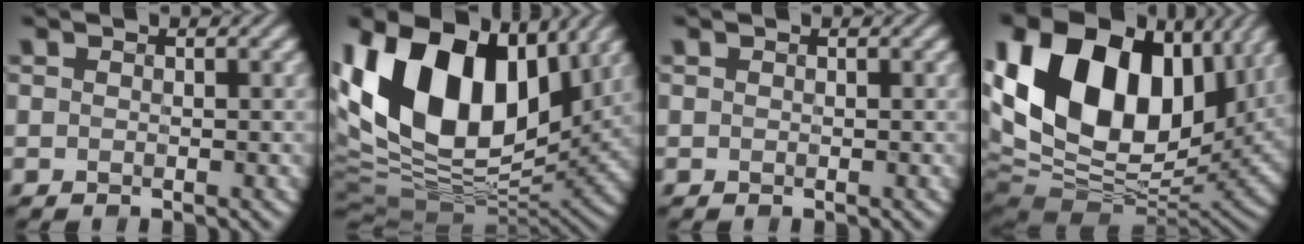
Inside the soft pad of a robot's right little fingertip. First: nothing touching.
{"total": 16.8, "force": [5.1, 10.4, 12.2], "torque": [-0.242, 0.024, 0.080]}
{"total": 0.0}
{"total": 19.8, "force": [5.1, 13.2, 13.8], "torque": [-0.287, 0.017, 0.101]}